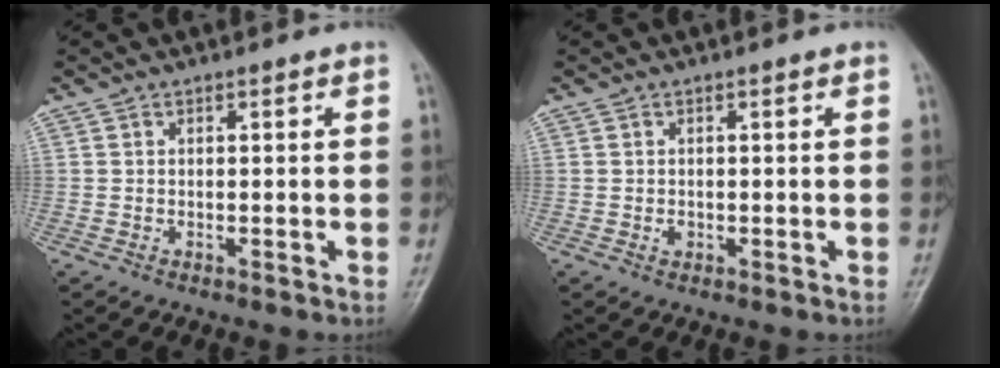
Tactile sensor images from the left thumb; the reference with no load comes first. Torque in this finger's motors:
{"motor_torque": [0.01, 0.35, 0.50, 0.08, -0.01]}